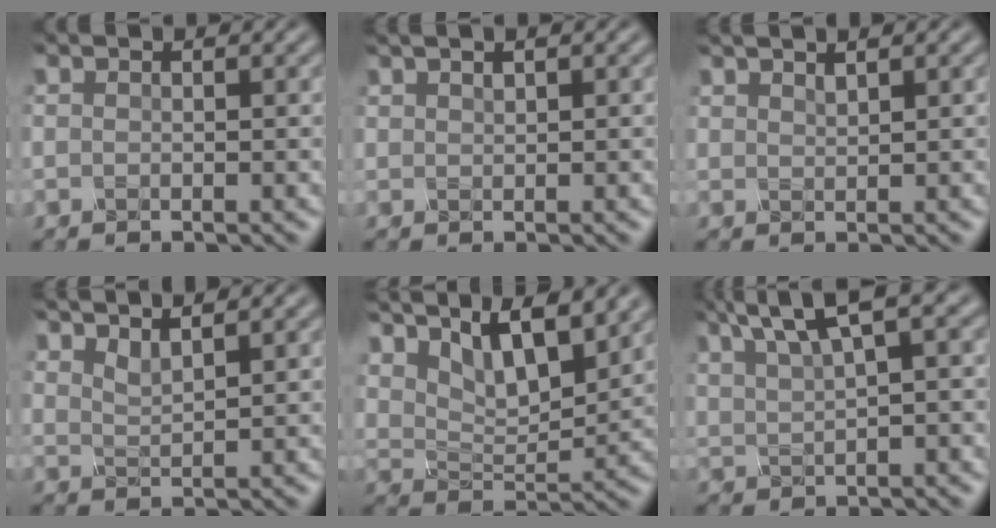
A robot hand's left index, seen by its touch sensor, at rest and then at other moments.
{"total": 0.9, "force": [0.7, 0.2, 0.6], "torque": [-0.011, 0.004, 0.016]}
{"total": 1.0, "force": [0.9, 0.1, 0.4], "torque": [-0.006, 0.004, 0.020]}
{"total": 1.5, "force": [1.1, 0.3, 0.9], "torque": [-0.017, -0.002, 0.026]}
{"total": 10.9, "force": [7.1, 4.0, 7.3], "torque": [-0.136, 0.012, 0.099]}
{"total": 6.2, "force": [3.6, 1.5, 4.9], "torque": [-0.100, 0.023, 0.072]}